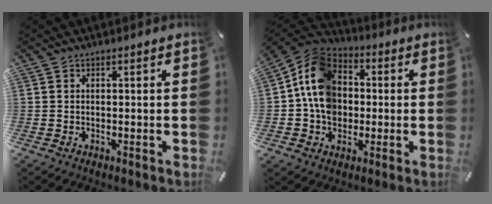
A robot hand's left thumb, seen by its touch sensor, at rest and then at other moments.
{"total": 12.8, "force": [-0.4, 11.0, 6.5], "torque": [-0.150, 0.018, -0.009]}